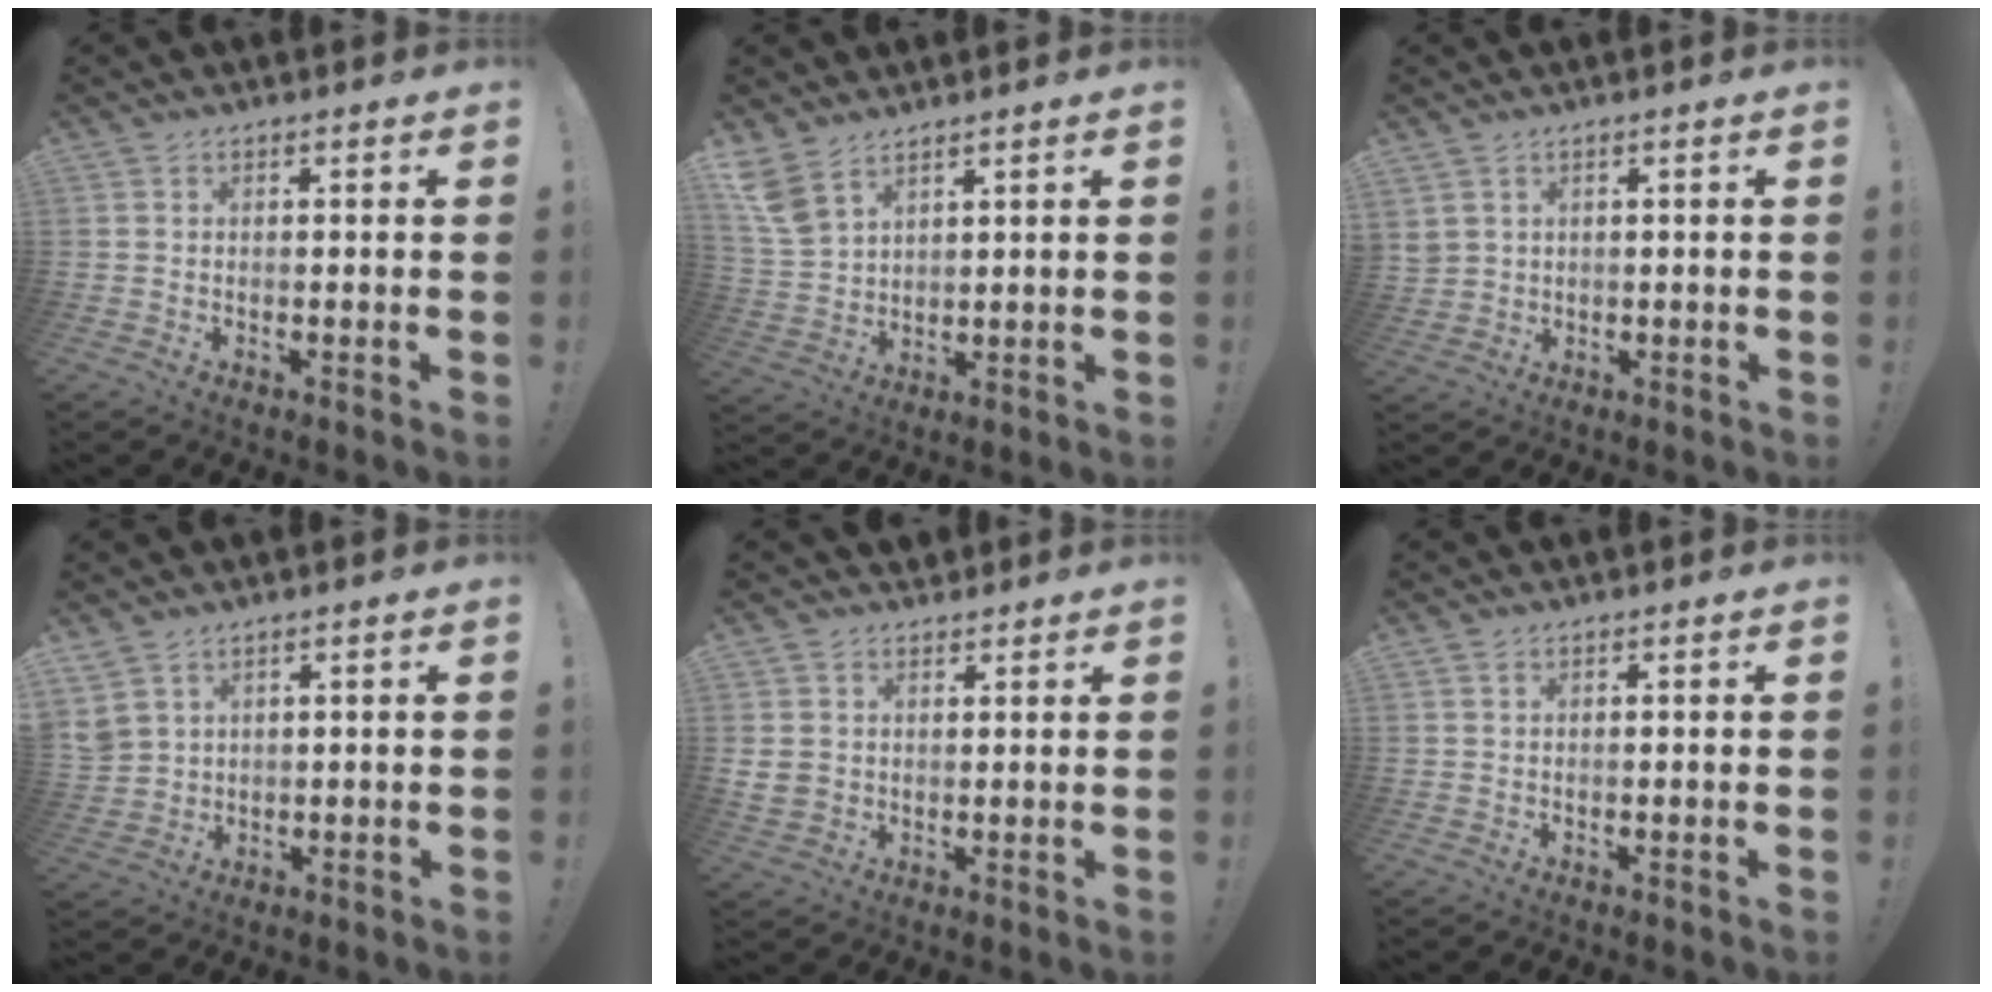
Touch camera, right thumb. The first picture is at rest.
{"total": 8.1, "force": [5.9, 4.0, 3.9], "torque": [-0.088, -0.028, 0.118]}
{"total": 3.2, "force": [1.8, 2.3, 1.2], "torque": [-0.026, -0.006, 0.038]}
{"total": 5.2, "force": [3.7, 3.2, 1.7], "torque": [-0.050, -0.015, 0.077]}
{"total": 5.6, "force": [2.9, 4.5, 1.6], "torque": [-0.026, -0.012, 0.061]}
{"total": 1.0, "force": [0.6, 0.4, 0.5], "torque": [-0.010, -0.001, 0.012]}